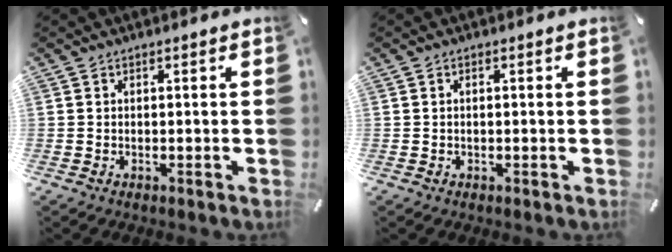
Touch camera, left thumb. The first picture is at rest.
{"total": 0.5, "force": [0.0, 0.2, 0.5], "torque": [-0.010, 0.001, -0.001]}